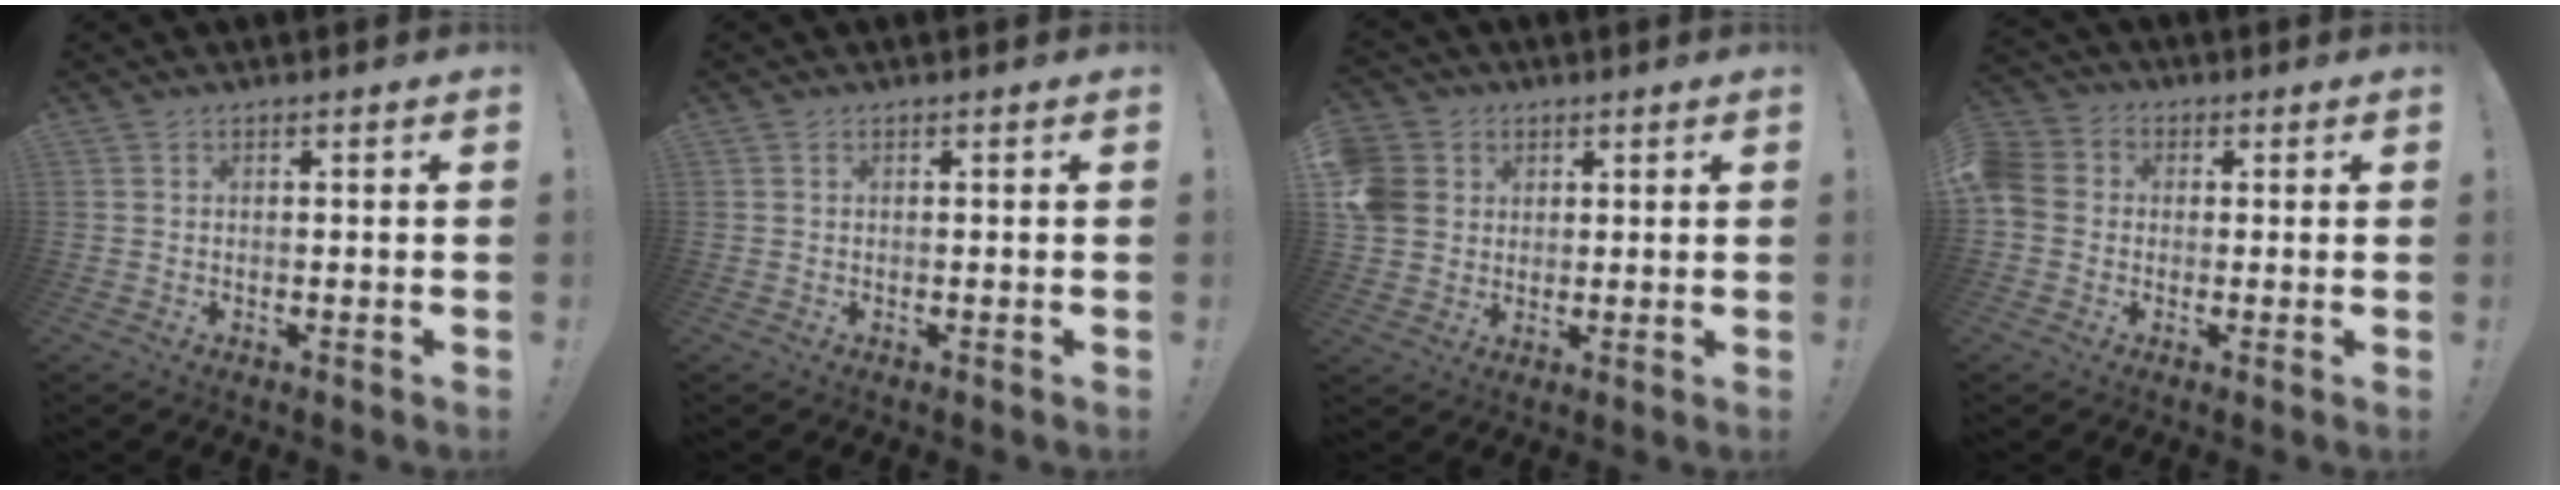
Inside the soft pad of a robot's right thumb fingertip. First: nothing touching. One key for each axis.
{"total": 0.0}
{"total": 8.2, "fx": 2.4, "fy": 7.4, "fz": 2.8, "tx": -0.061, "ty": -0.006, "tz": 0.050}
{"total": 5.9, "fx": -1.0, "fy": 5.3, "fz": 2.4, "tx": -0.052, "ty": 0.020, "tz": -0.017}